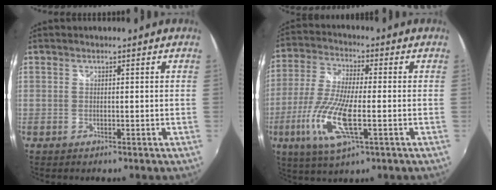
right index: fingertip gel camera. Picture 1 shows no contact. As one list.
[{"total": 13.9, "force": [-4.1, 3.6, 12.7], "torque": [-0.274, -0.015, -0.082]}]